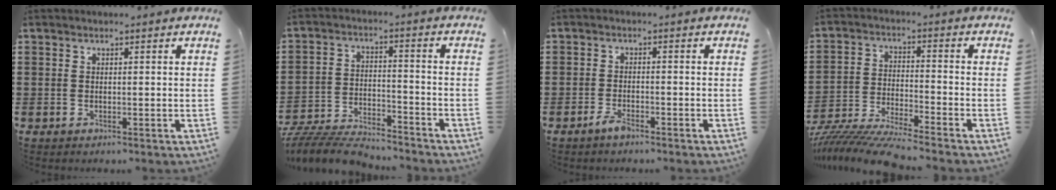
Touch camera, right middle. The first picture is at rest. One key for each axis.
{"total": 7.7, "fx": -7.5, "fy": 0.9, "fz": 1.6, "tx": -0.034, "ty": 0.010, "tz": -0.146}
{"total": 2.1, "fx": -1.7, "fy": 0.6, "fz": 1.1, "tx": -0.027, "ty": -0.001, "tz": -0.034}
{"total": 7.8, "fx": -7.6, "fy": -0.4, "fz": 1.7, "tx": -0.043, "ty": -0.009, "tz": -0.153}